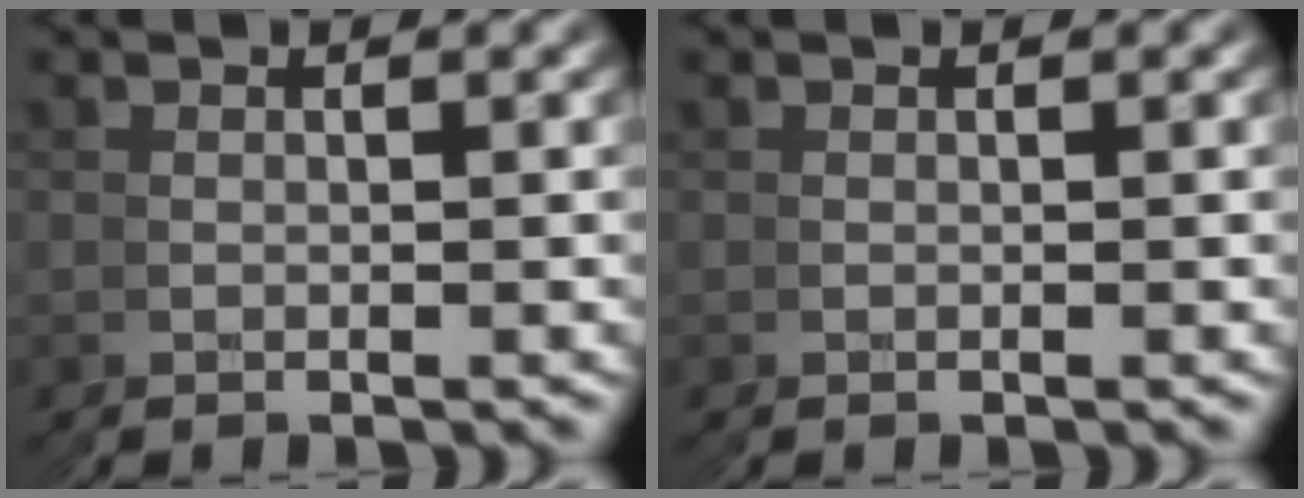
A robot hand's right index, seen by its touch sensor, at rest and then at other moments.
{"total": 0.0}